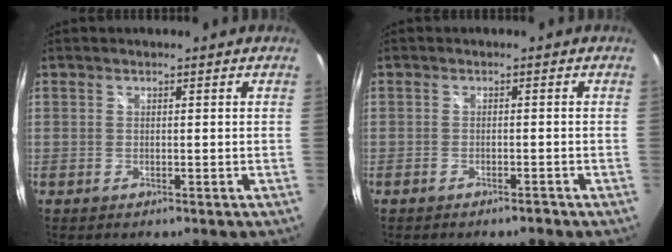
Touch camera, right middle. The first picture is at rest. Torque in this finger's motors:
{"motor_torque": [-0.44, -0.01, -0.03, -0.01]}